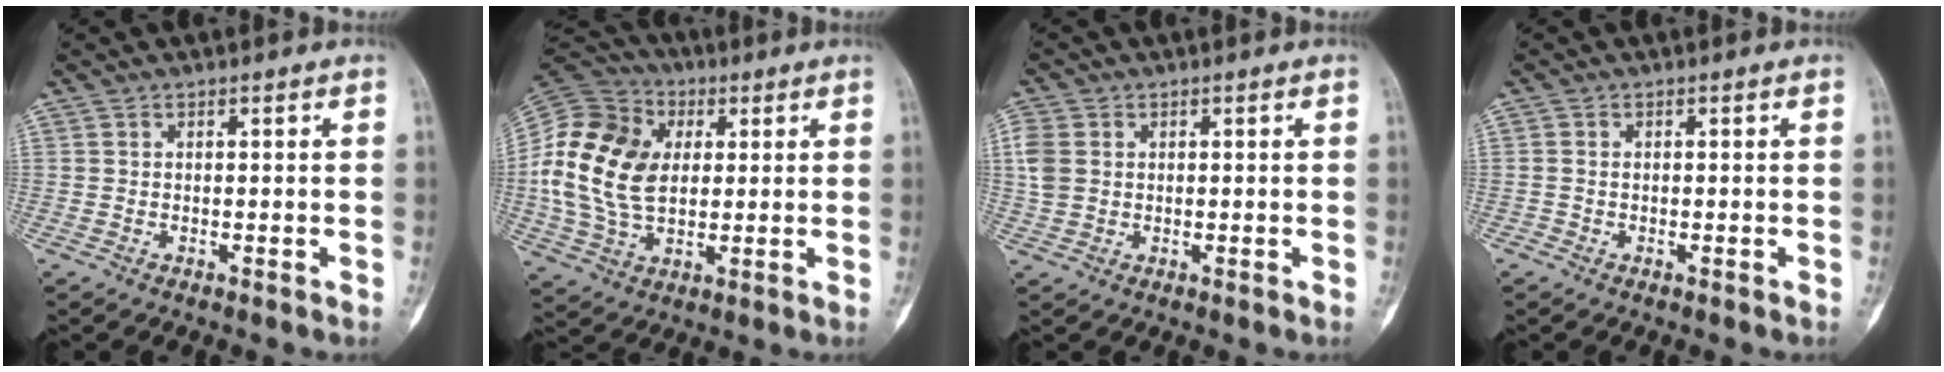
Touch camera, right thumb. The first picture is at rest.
{"total": 18.1, "force": [1.7, 12.7, 12.8], "torque": [-0.248, 0.007, 0.029]}
{"total": 5.5, "force": [0.2, 3.8, 4.0], "torque": [-0.119, 0.009, 0.000]}
{"total": 0.6, "force": [-0.3, 0.5, 0.1], "torque": [0.001, 0.002, -0.010]}